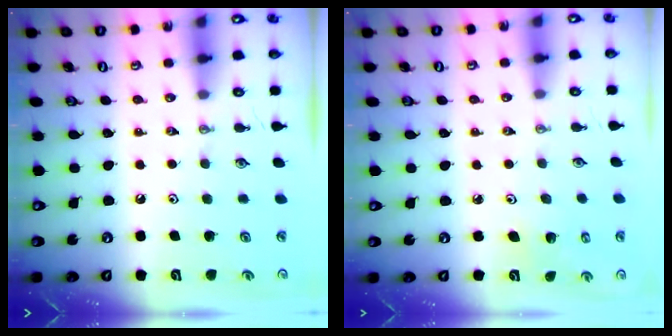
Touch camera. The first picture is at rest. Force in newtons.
{"total": 3.3, "press": 3.3, "slide": 0.3}